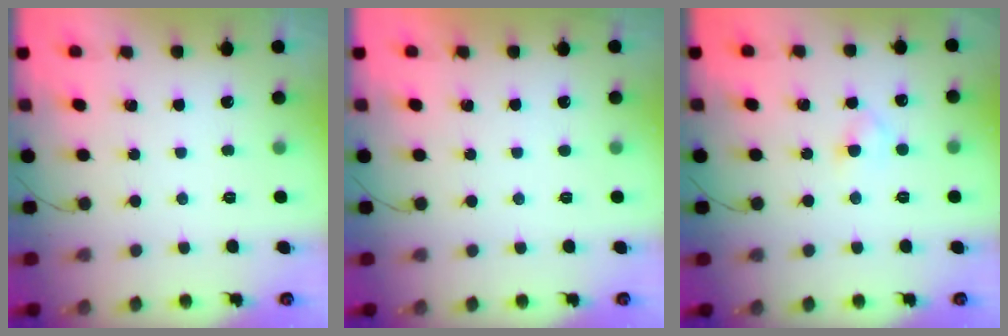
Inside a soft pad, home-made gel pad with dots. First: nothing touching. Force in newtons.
{"total": 1.0, "press": 1.0, "slide": 0.2}
{"total": 2.8, "press": 2.5, "slide": 1.2}